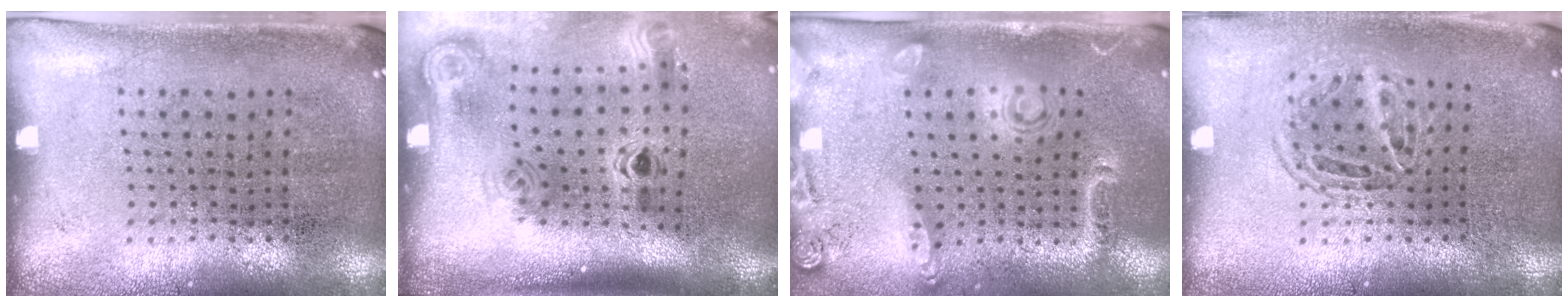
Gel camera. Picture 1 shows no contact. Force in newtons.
{"total": 2.0, "press": 1.3, "slide": 1.5}
{"total": 1.5, "press": 1.3, "slide": 0.8}
{"total": 1.4, "press": 1.1, "slide": 0.8}